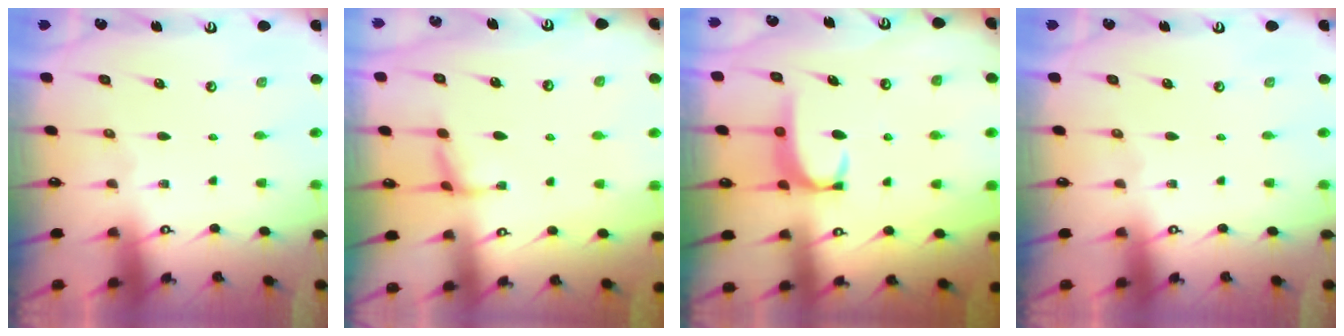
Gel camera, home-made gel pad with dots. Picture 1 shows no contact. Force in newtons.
{"total": 1.8, "press": 1.7, "slide": 0.5}
{"total": 2.6, "press": 2.6, "slide": 0.4}
{"total": 0.0}